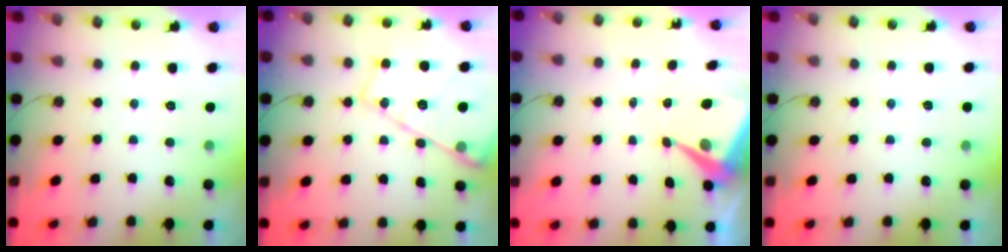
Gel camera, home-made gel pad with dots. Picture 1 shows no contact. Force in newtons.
{"total": 17.1, "press": 17.0, "slide": 1.6}
{"total": 10.0, "press": 10.0, "slide": 0.9}
{"total": 4.0, "press": 3.9, "slide": 0.7}